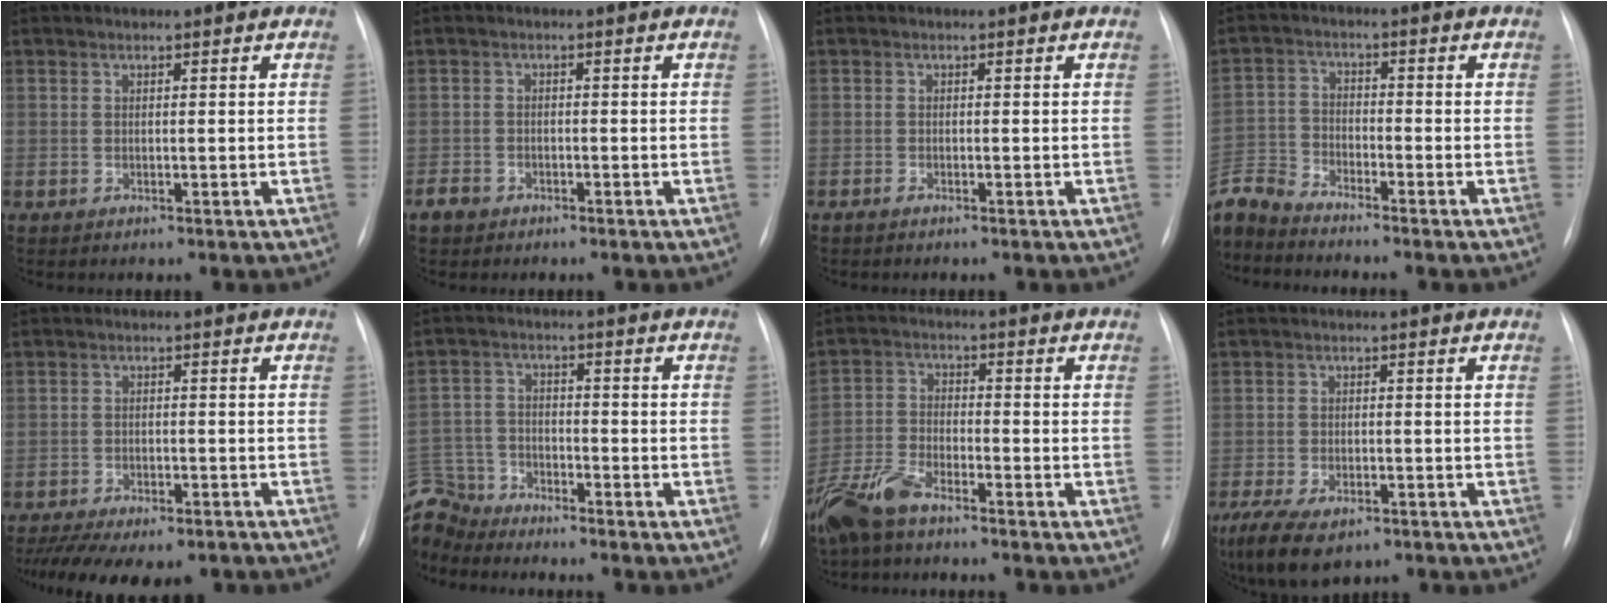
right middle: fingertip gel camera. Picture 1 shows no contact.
{"total": 2.2, "force": [-1.5, 1.5, 0.4], "torque": [-0.012, 0.004, -0.026]}
{"total": 0.8, "force": [-0.6, 0.2, 0.4], "torque": [-0.013, -0.002, -0.009]}
{"total": 8.4, "force": [-8.3, 1.0, 1.3], "torque": [-0.037, 0.002, -0.169]}
{"total": 14.5, "force": [-11.1, 6.1, 7.1], "torque": [-0.156, -0.007, -0.148]}
{"total": 9.4, "force": [-8.9, 3.0, 0.5], "torque": [-0.026, 0.009, -0.175]}
{"total": 8.5, "force": [-6.7, 2.5, 4.5], "torque": [-0.106, -0.017, -0.133]}
{"total": 10.1, "force": [-6.8, 4.4, 6.0], "torque": [-0.120, -0.016, -0.102]}